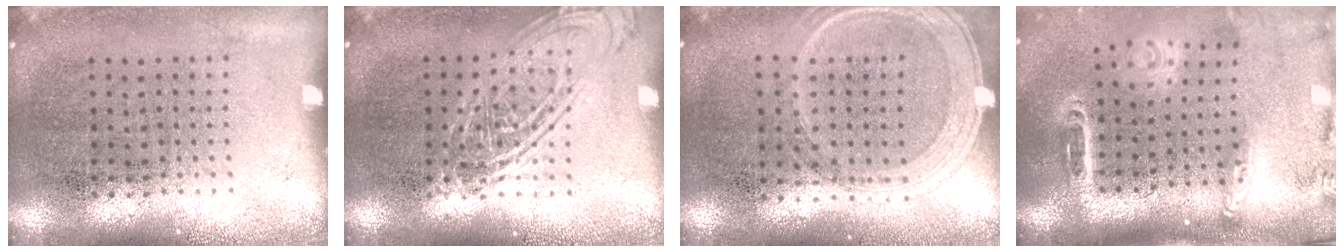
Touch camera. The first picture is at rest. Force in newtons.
{"total": 2.5, "press": 2.4, "slide": 0.3}
{"total": 1.2, "press": 1.1, "slide": 0.4}
{"total": 2.7, "press": 1.9, "slide": 1.8}